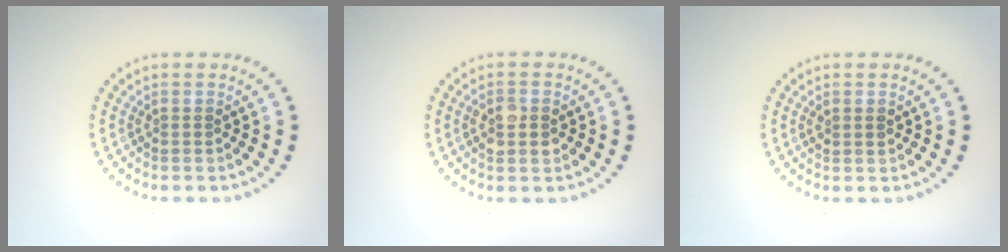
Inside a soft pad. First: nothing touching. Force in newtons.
{"total": 2.8, "press": 2.8, "slide": 0.1}
{"total": 0.9, "press": 0.8, "slide": 0.1}